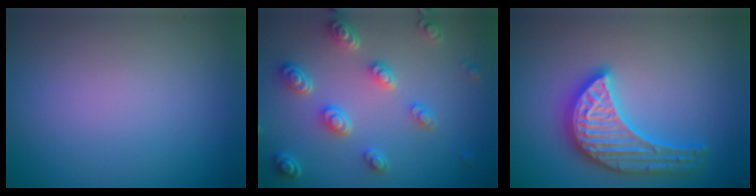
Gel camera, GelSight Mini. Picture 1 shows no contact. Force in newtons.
{"total": 4.8, "press": 3.8, "slide": 3.0}
{"total": 5.6, "press": 5.5, "slide": 0.8}